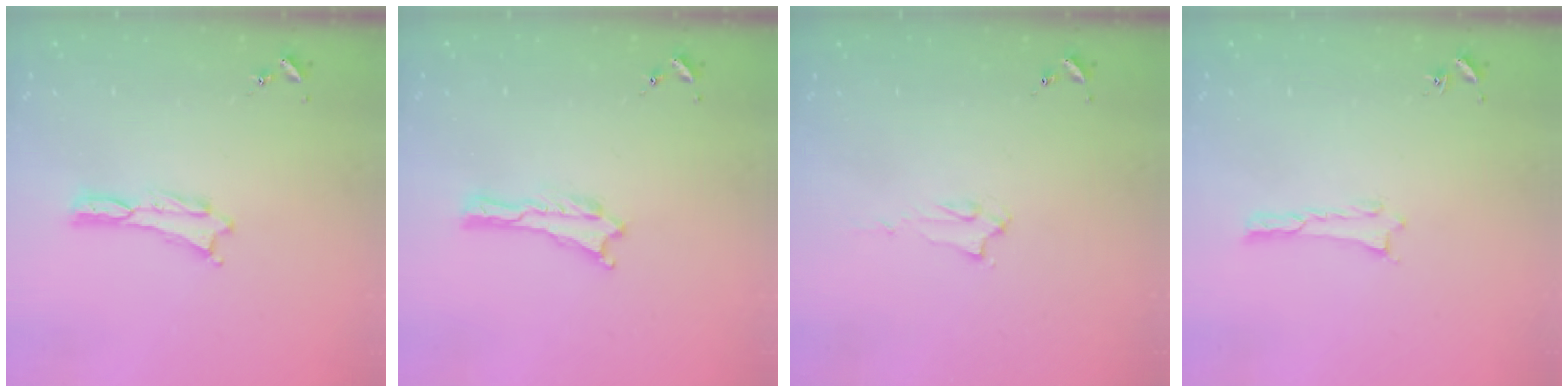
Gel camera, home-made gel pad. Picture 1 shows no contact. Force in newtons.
{"total": 0.0}
{"total": 2.0, "press": 2.0, "slide": 0.2}
{"total": 0.0}